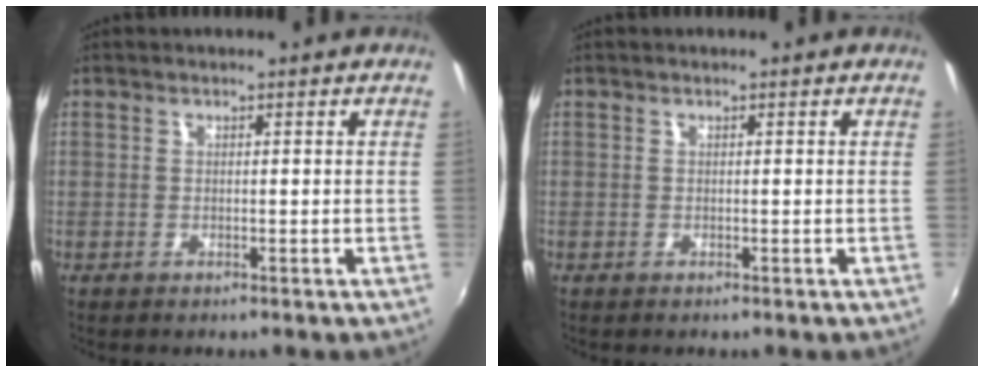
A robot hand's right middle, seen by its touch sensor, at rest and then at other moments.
{"total": 0.0}